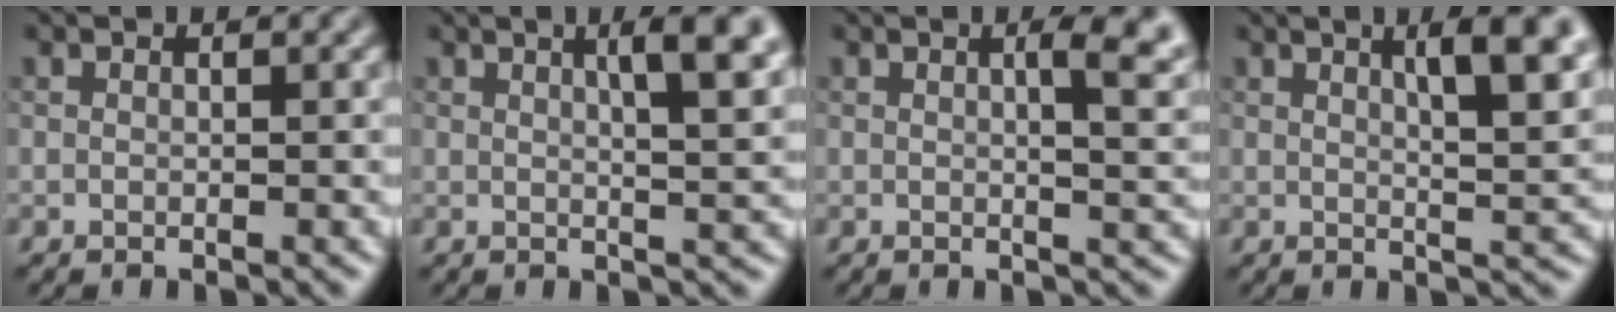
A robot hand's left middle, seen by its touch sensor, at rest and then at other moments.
{"total": 6.2, "force": [2.3, 1.8, 5.5], "torque": [-0.048, 0.014, 0.024]}
{"total": 4.7, "force": [1.5, 1.4, 4.3], "torque": [-0.046, 0.007, 0.019]}
{"total": 6.8, "force": [2.8, 2.0, 5.9], "torque": [-0.057, 0.010, 0.036]}